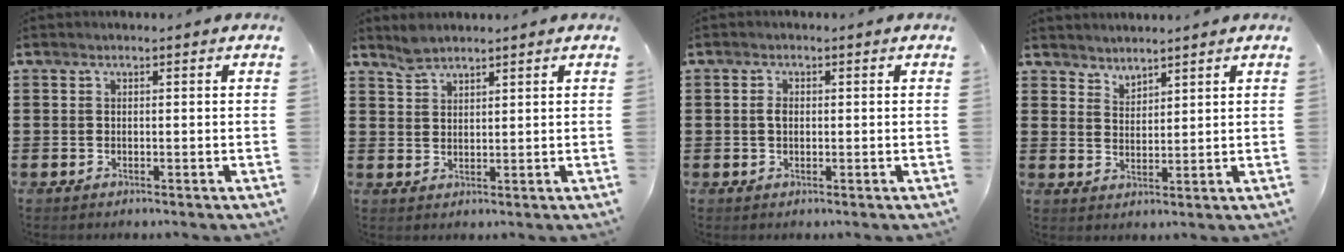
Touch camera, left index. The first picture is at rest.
{"total": 2.3, "force": [2.2, 0.6, 0.4], "torque": [-0.013, 0.002, 0.044]}
{"total": 1.5, "force": [0.1, 0.9, 1.2], "torque": [-0.026, 0.005, 0.000]}
{"total": 2.6, "force": [2.6, 0.4, -0.5], "torque": [0.001, -0.006, 0.050]}